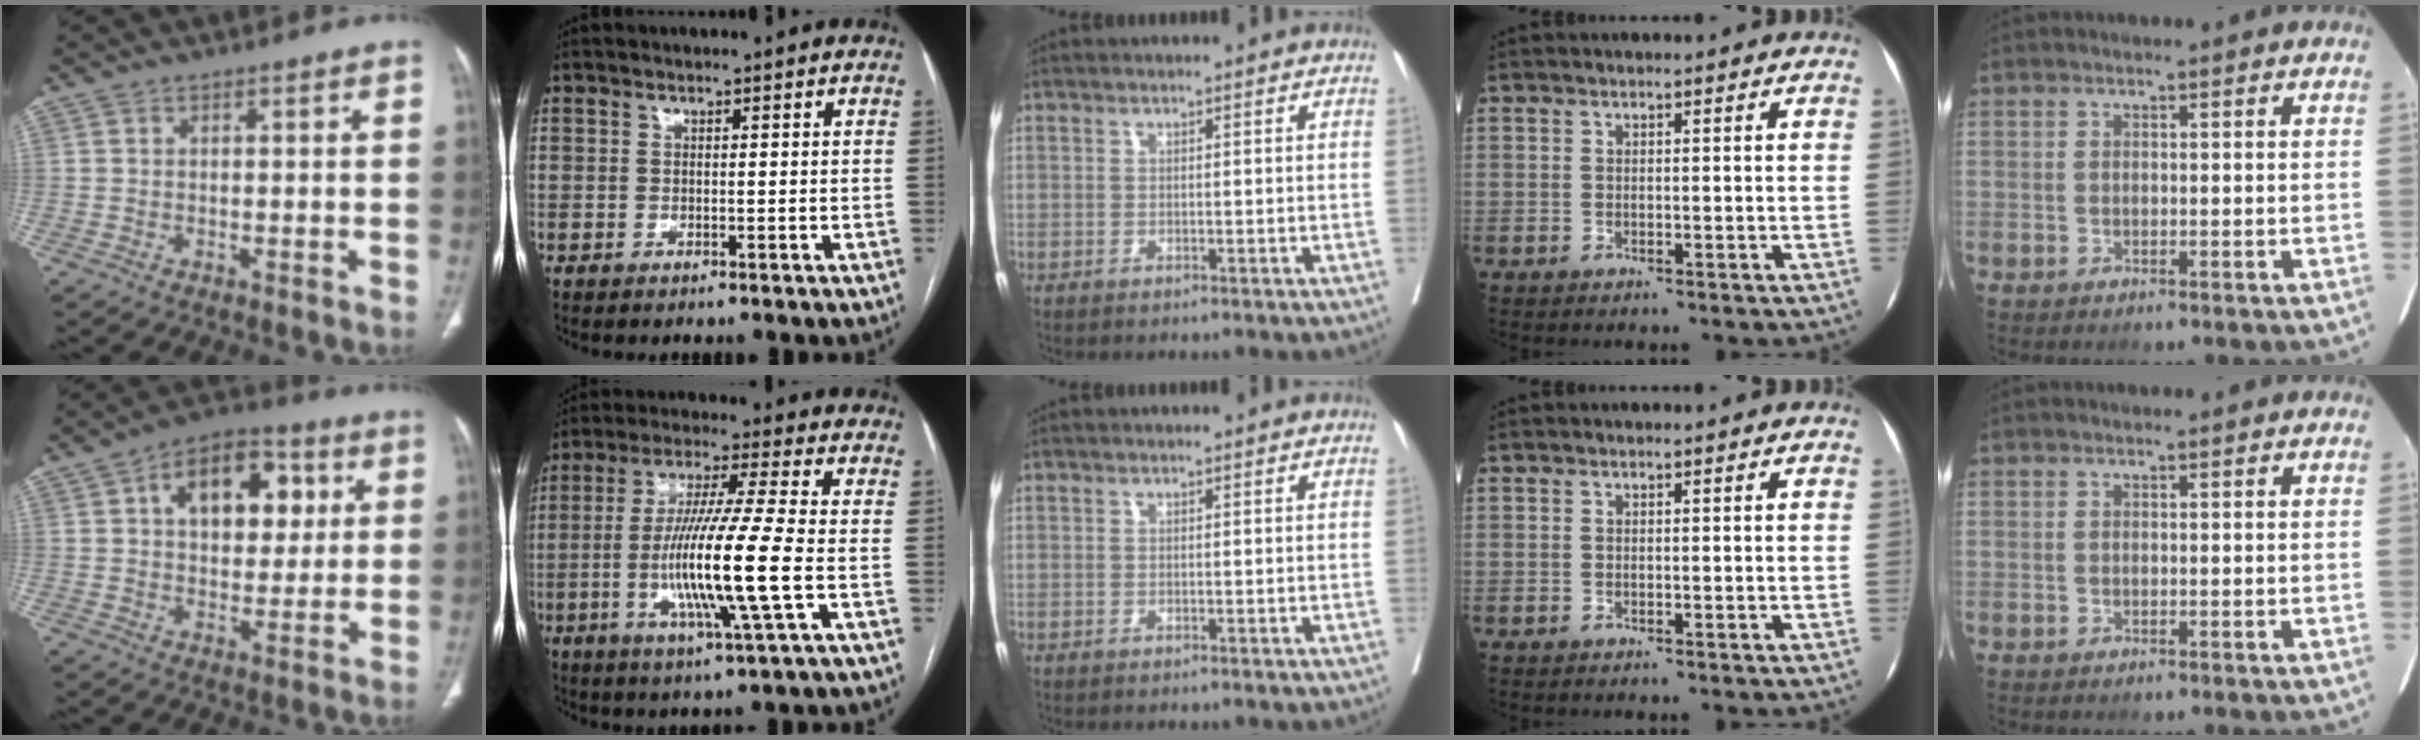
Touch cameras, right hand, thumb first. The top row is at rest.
{"thumb": {"total": 15.2, "force": [4.0, 9.7, 11.0], "torque": [-0.119, 0.010, 0.059]}, "index": {"total": 14.2, "force": [-2.9, -0.8, 13.9], "torque": [-0.274, -0.014, -0.062]}}